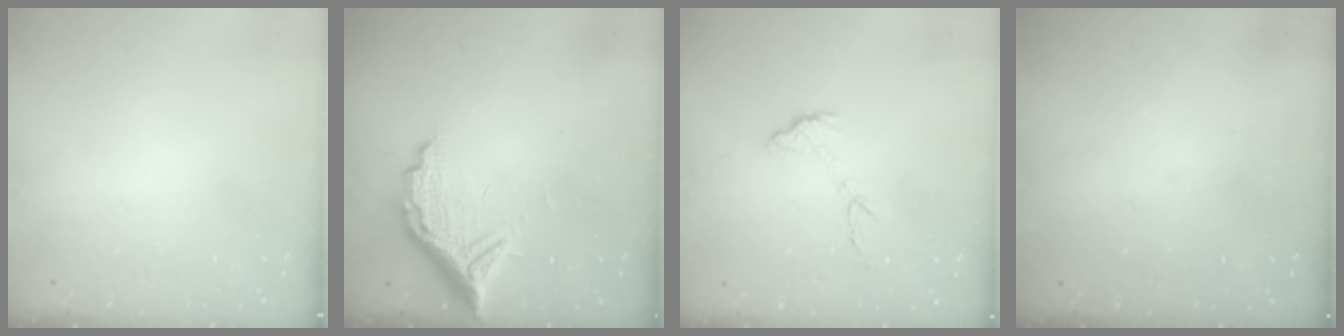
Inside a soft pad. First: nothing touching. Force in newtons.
{"total": 11.6, "press": 11.5, "slide": 1.0}
{"total": 8.5, "press": 8.5, "slide": 0.6}
{"total": 3.0, "press": 3.0, "slide": 0.2}